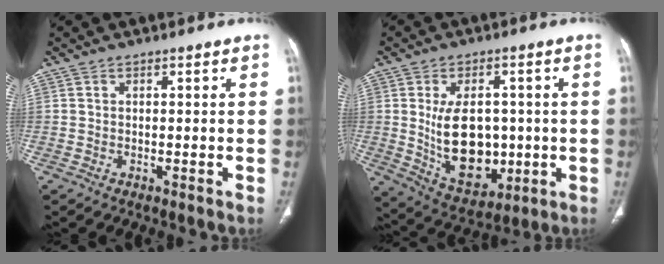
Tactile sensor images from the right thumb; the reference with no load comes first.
{"total": 14.3, "force": [-0.4, 9.1, 11.1], "torque": [-0.151, -0.006, 0.023]}